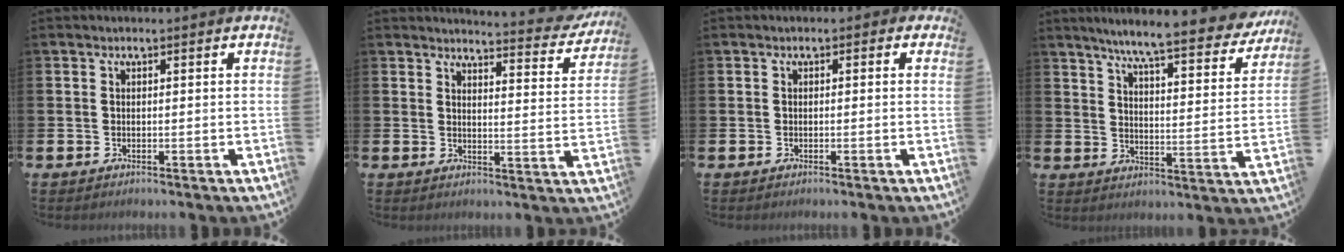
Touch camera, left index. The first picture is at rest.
{"total": 4.1, "force": [4.0, 0.0, 0.6], "torque": [-0.013, -0.033, 0.065]}
{"total": 0.7, "force": [-0.3, 0.6, 0.3], "torque": [-0.005, 0.006, -0.008]}
{"total": 8.0, "force": [7.1, 0.4, 3.5], "torque": [-0.082, -0.053, 0.118]}